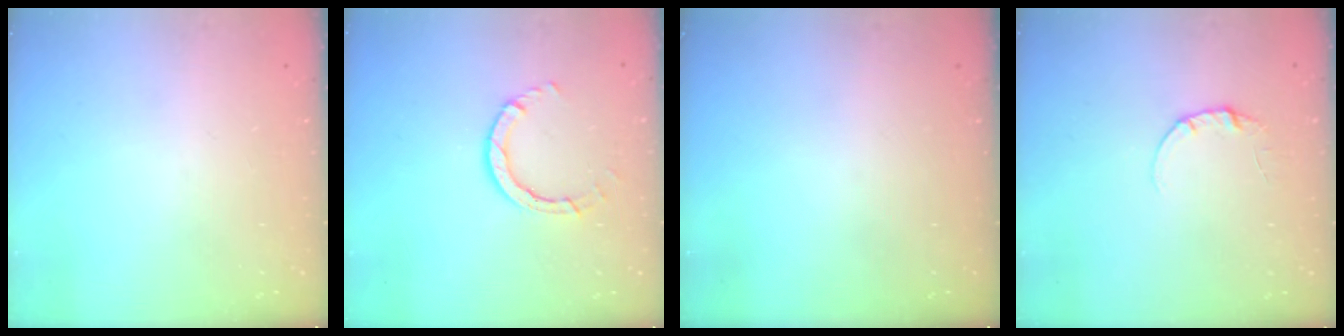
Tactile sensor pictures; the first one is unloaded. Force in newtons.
{"total": 4.7, "press": 4.7, "slide": 0.3}
{"total": 0.0}
{"total": 3.3, "press": 3.3, "slide": 0.4}